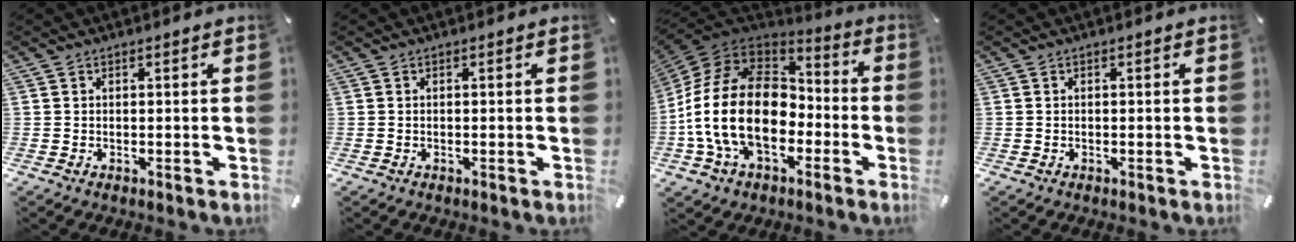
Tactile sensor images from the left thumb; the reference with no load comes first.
{"total": 0.0}
{"total": 22.6, "force": [-4.1, 15.5, 15.9], "torque": [-0.335, 0.025, -0.063]}
{"total": 0.0}